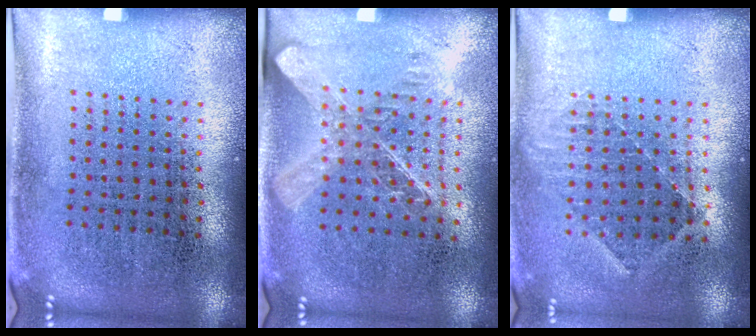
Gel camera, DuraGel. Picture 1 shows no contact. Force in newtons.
{"total": 1.5, "press": 1.3, "slide": 0.8}
{"total": 0.8, "press": 0.8, "slide": 0.3}